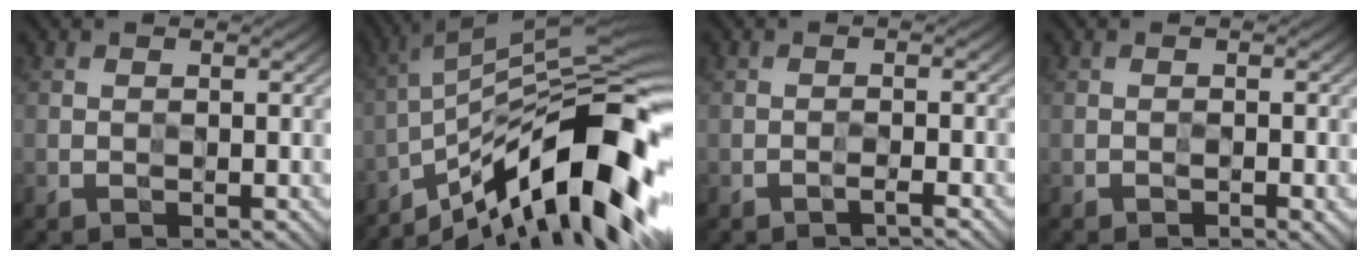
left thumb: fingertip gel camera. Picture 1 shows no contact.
{"total": 16.6, "force": [-8.9, 3.9, 13.5], "torque": [-0.210, 0.025, -0.164]}
{"total": 1.2, "force": [-1.0, 0.0, 0.7], "torque": [-0.007, 0.006, -0.022]}
{"total": 0.9, "force": [-0.6, 0.2, 0.6], "torque": [-0.006, -0.001, -0.009]}